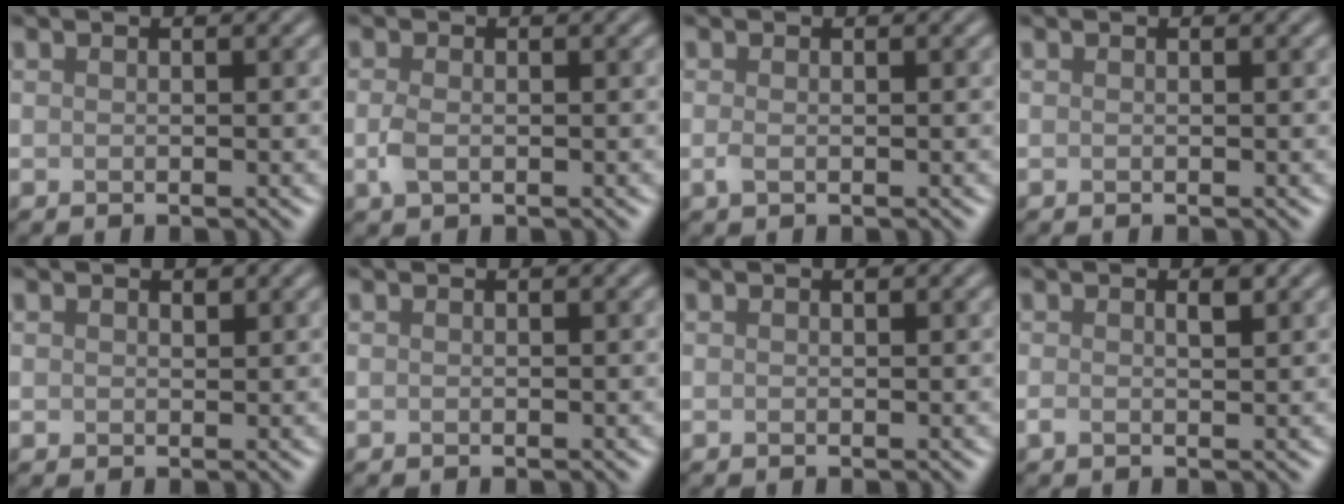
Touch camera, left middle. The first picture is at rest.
{"total": 1.3, "force": [-0.6, 0.8, 0.8], "torque": [-0.027, -0.004, -0.003]}
{"total": 0.6, "force": [-0.4, 0.1, 0.4], "torque": [-0.013, 0.001, -0.001]}
{"total": 0.0}
{"total": 0.6, "force": [0.5, 0.4, 0.1], "torque": [-0.006, -0.001, 0.018]}
{"total": 0.0}
{"total": 0.0}
{"total": 0.8, "force": [0.0, 0.1, 0.8], "torque": [-0.016, 0.001, 0.004]}